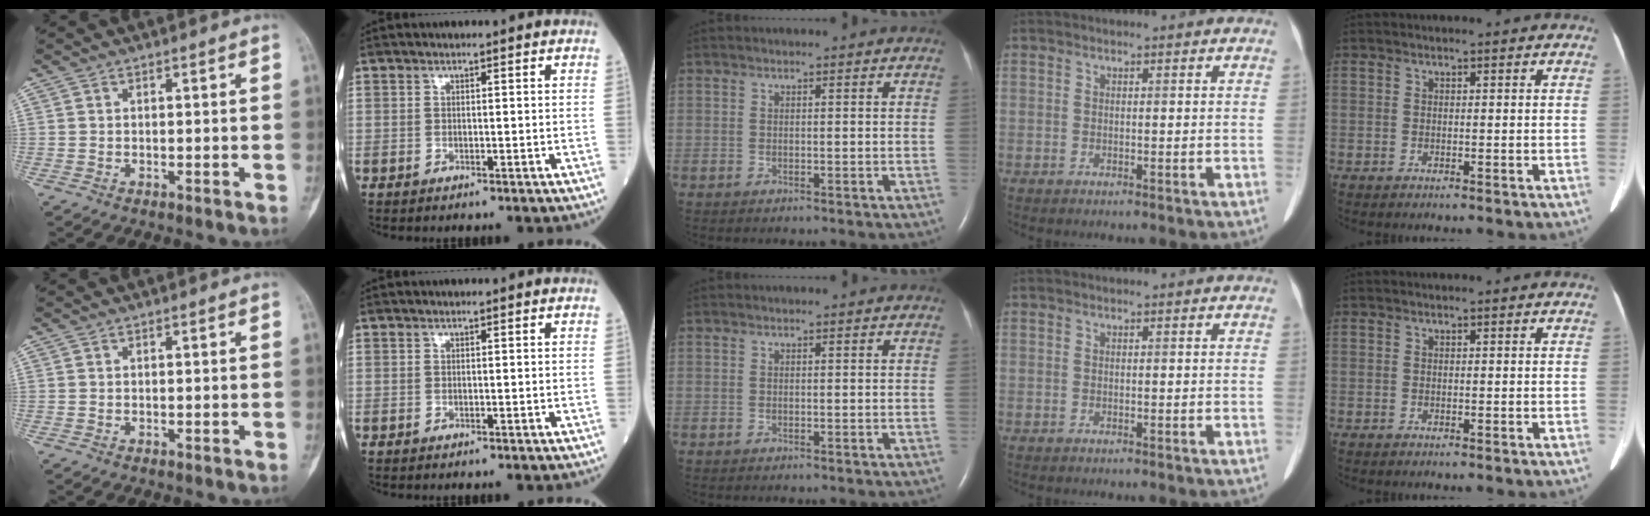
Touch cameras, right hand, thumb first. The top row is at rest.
{}